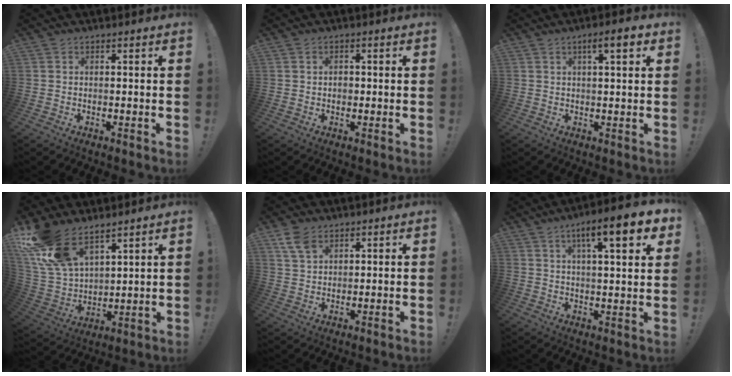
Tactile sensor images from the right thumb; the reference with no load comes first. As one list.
[{"total": 1.4, "force": [-0.4, 1.3, 0.5], "torque": [-0.006, 0.002, -0.008]}, {"total": 5.5, "force": [2.5, 0.9, 4.8], "torque": [-0.058, -0.011, 0.032]}, {"total": 16.5, "force": [11.9, 7.9, 8.2], "torque": [-0.174, -0.074, 0.229]}, {"total": 5.8, "force": [3.6, 3.2, 3.2], "torque": [-0.058, -0.015, 0.070]}, {"total": 12.6, "force": [5.8, 2.4, 10.9], "torque": [-0.158, -0.021, 0.082]}]